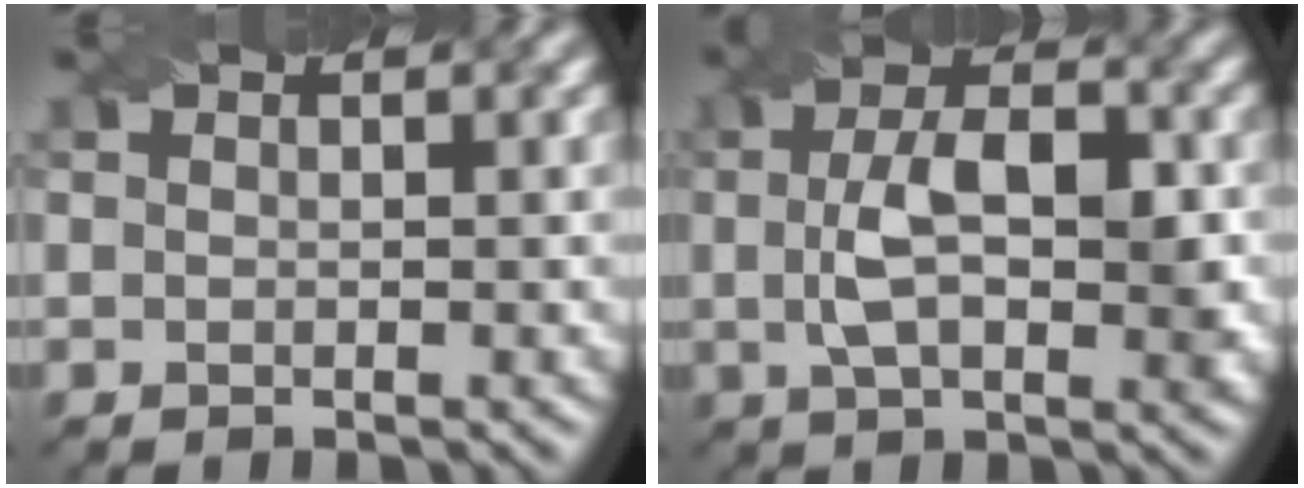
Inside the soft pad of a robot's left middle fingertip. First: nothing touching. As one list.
[{"total": 6.3, "force": [0.1, 3.0, 5.6], "torque": [-0.097, 0.003, -0.001]}]